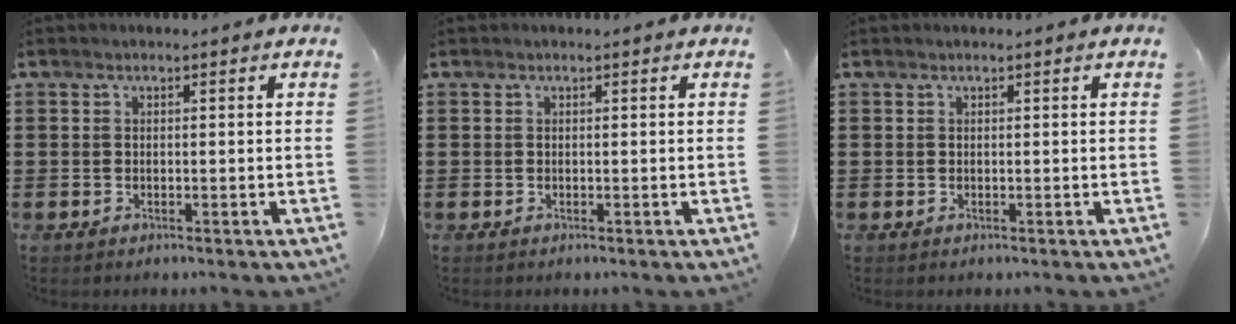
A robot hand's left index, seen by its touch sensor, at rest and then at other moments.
{"total": 0.0}
{"total": 0.0}